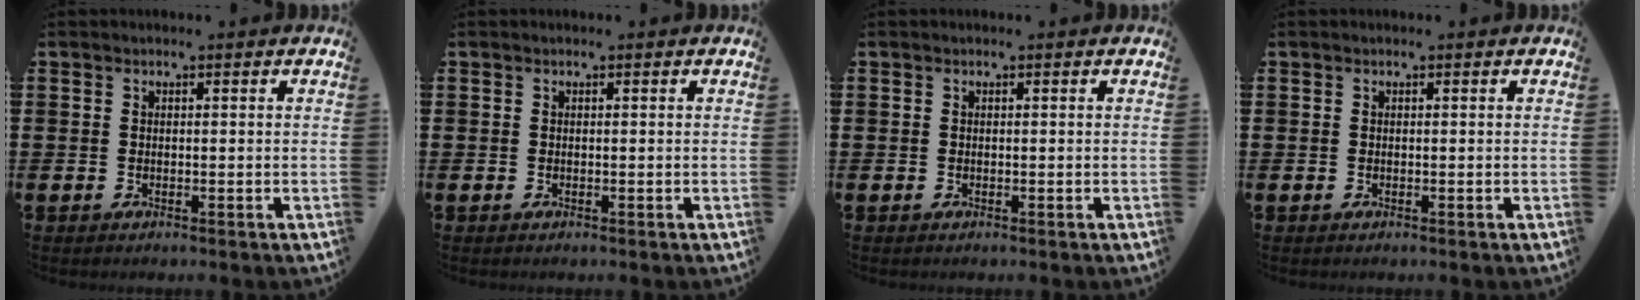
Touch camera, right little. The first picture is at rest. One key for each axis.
{"total": 0.0}
{"total": 0.0}
{"total": 0.0}